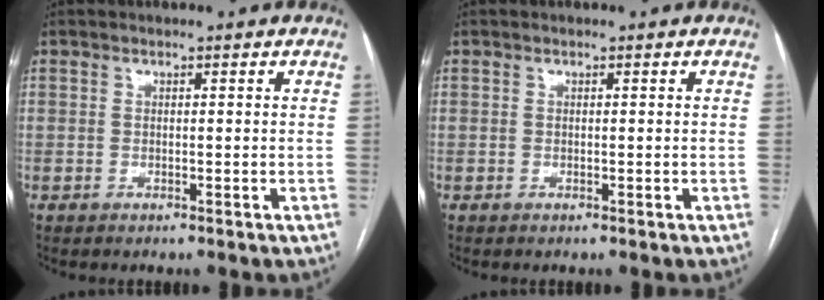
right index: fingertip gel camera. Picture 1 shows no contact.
{"total": 0.0}